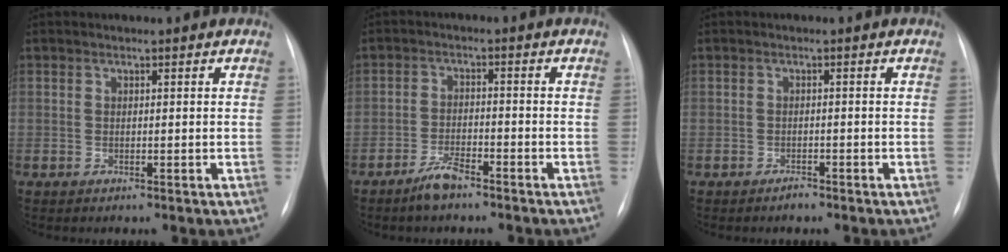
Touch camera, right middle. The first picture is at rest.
{"total": 3.7, "force": [-3.0, 0.8, 2.1], "torque": [-0.045, -0.001, -0.056]}
{"total": 1.0, "force": [-0.9, 0.3, 0.3], "torque": [-0.007, 0.000, -0.013]}